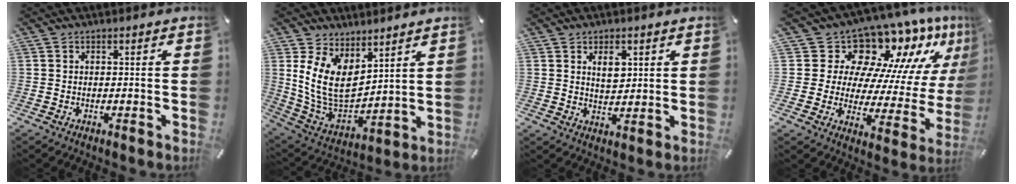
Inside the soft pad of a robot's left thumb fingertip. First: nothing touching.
{"total": 12.2, "force": [4.8, 8.4, 7.4], "torque": [-0.171, -0.044, 0.097]}
{"total": 5.0, "force": [2.1, 3.2, 3.2], "torque": [-0.040, -0.006, 0.032]}
{"total": 14.6, "force": [12.1, 7.0, 4.2], "torque": [-0.066, -0.129, 0.201]}